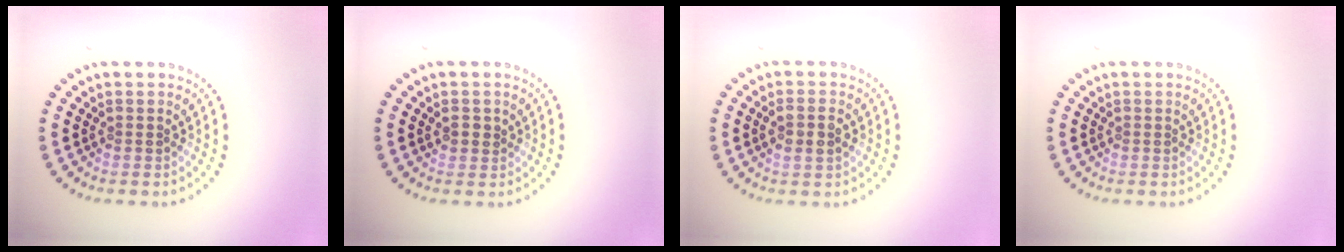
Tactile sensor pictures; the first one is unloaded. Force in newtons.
{"total": 0.7, "press": 0.6, "slide": 0.3}
{"total": 2.3, "press": 2.2, "slide": 0.8}
{"total": 0.0}